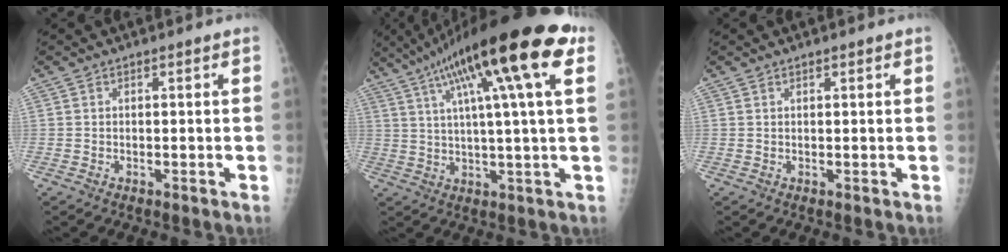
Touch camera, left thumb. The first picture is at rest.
{"total": 21.5, "force": [9.5, 3.1, 19.0], "torque": [-0.309, 0.016, 0.143]}
{"total": 0.6, "force": [0.5, 0.2, 0.4], "torque": [-0.004, -0.001, 0.007]}